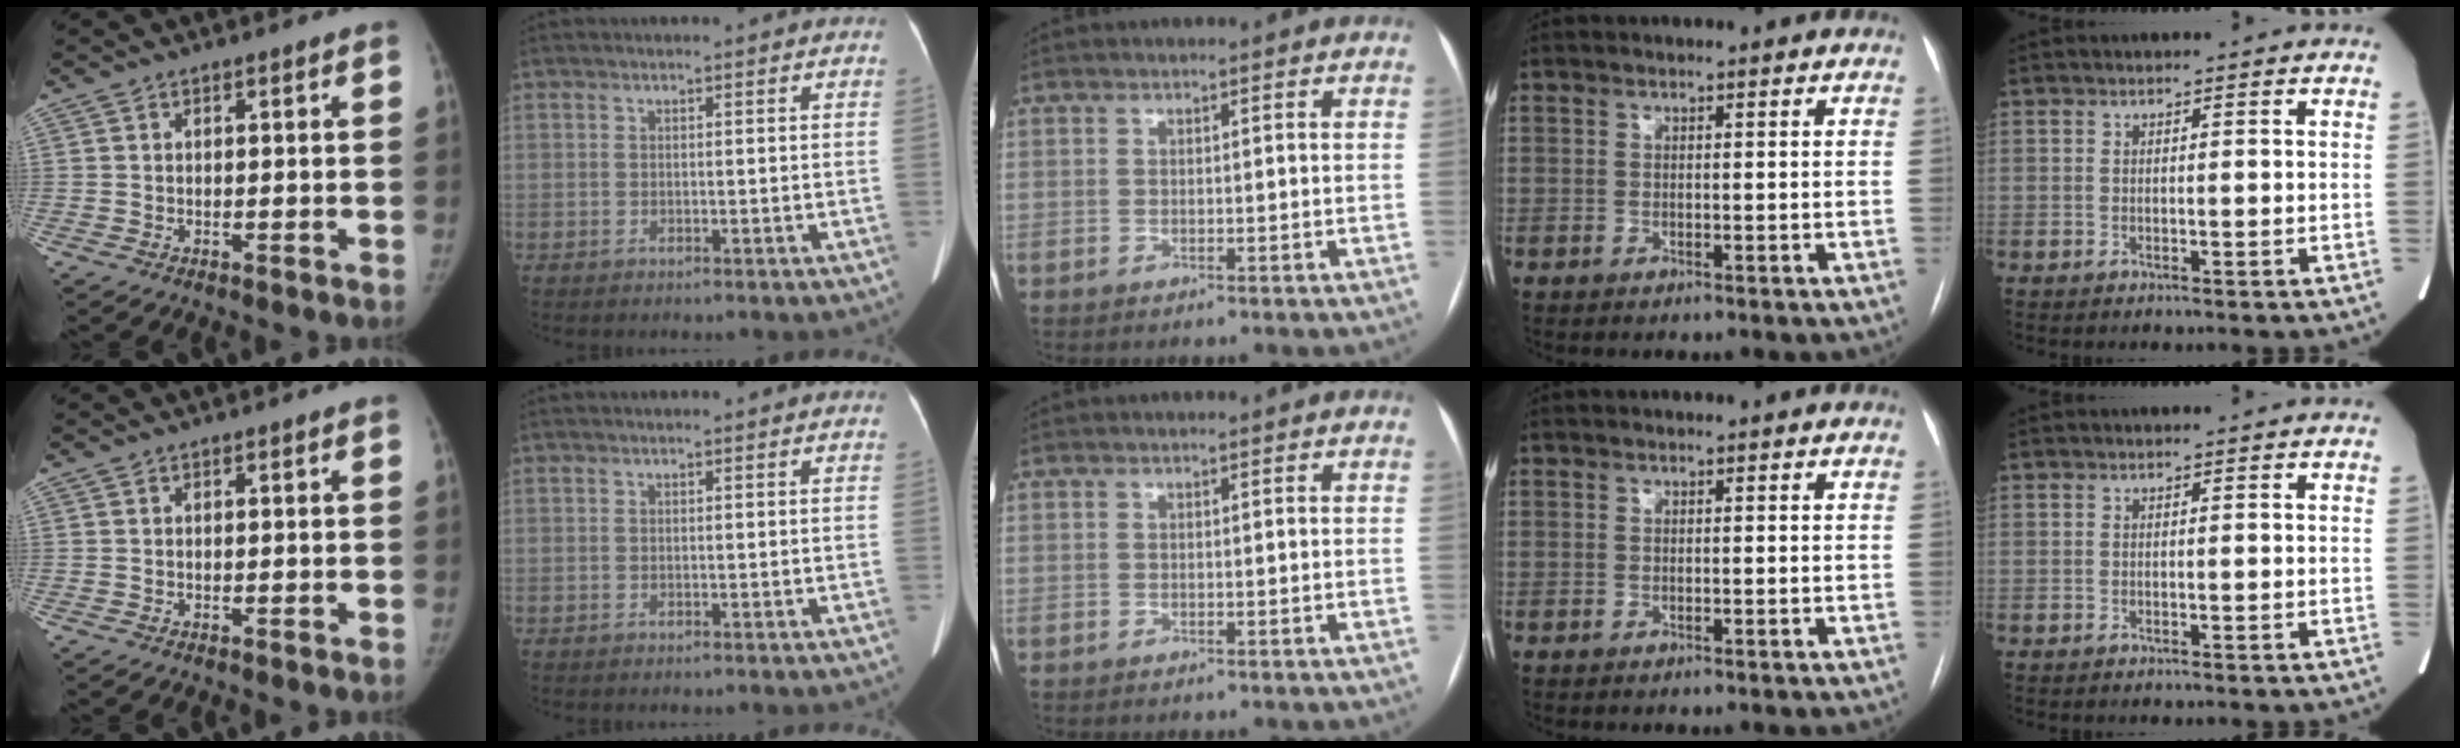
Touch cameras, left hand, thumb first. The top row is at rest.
{}